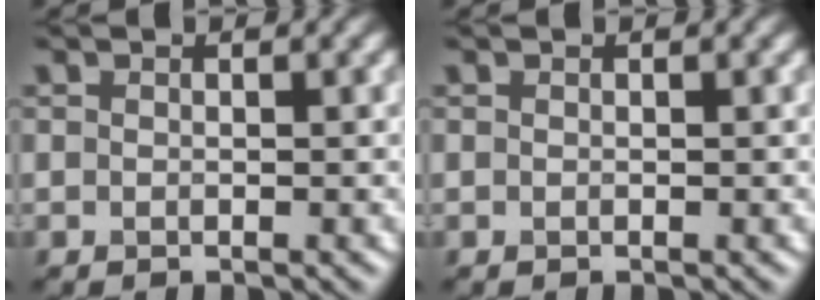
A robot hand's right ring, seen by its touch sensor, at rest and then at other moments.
{"total": 0.0}